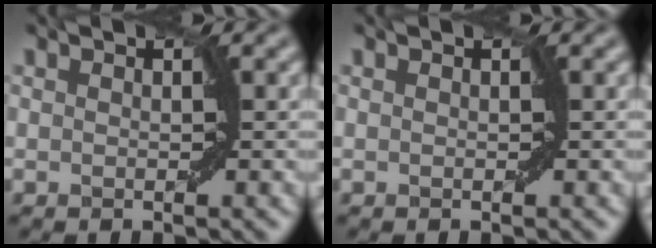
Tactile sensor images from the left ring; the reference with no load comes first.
{"total": 0.0}